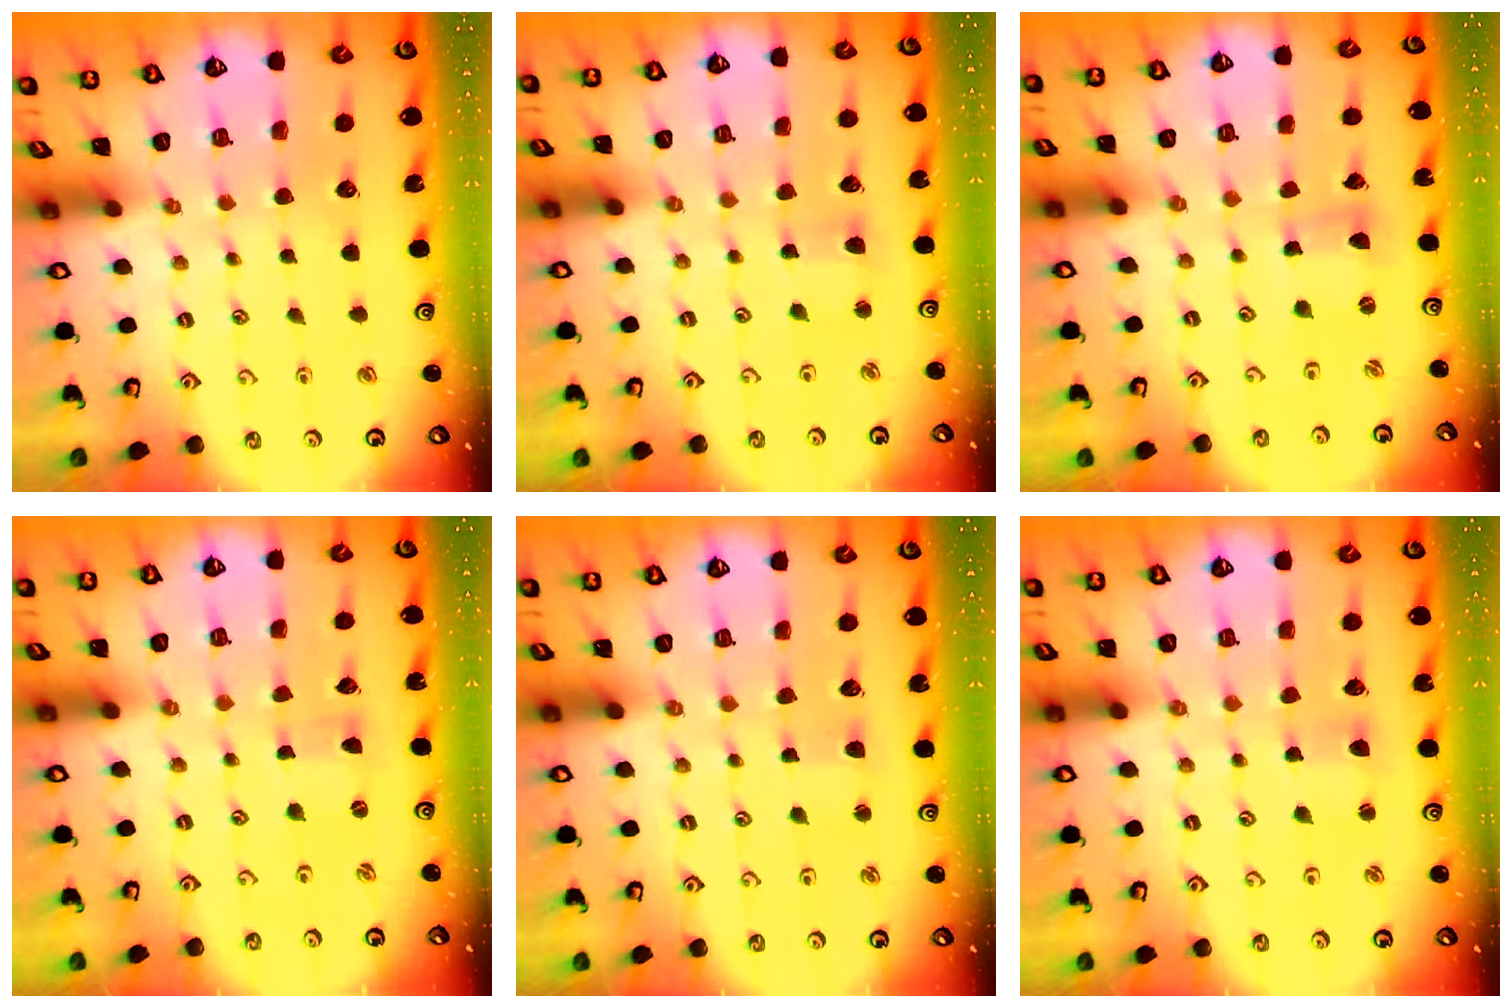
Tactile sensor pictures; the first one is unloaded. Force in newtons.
{"total": 4.0, "press": 4.0, "slide": 0.4}
{"total": 2.6, "press": 2.6, "slide": 0.1}
{"total": 0.0}
{"total": 2.5, "press": 2.5, "slide": 0.3}
{"total": 2.7, "press": 2.7, "slide": 0.3}